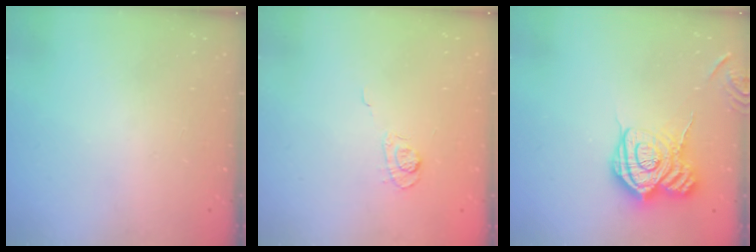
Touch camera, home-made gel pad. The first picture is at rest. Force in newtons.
{"total": 3.6, "press": 3.2, "slide": 1.6}
{"total": 16.9, "press": 16.9, "slide": 0.8}